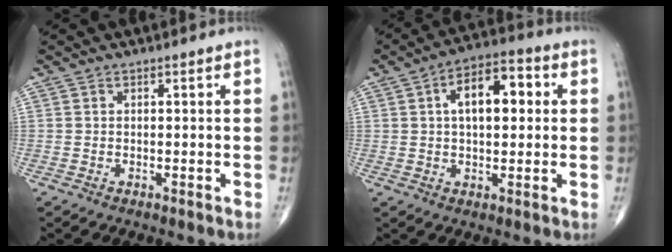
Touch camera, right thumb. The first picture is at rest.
{"total": 10.7, "force": [2.1, 5.5, 8.9], "torque": [-0.122, 0.021, 0.024]}